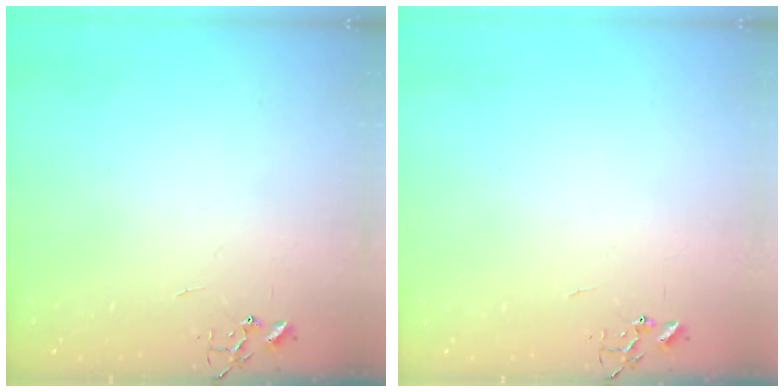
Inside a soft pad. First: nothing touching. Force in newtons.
{"total": 0.0}